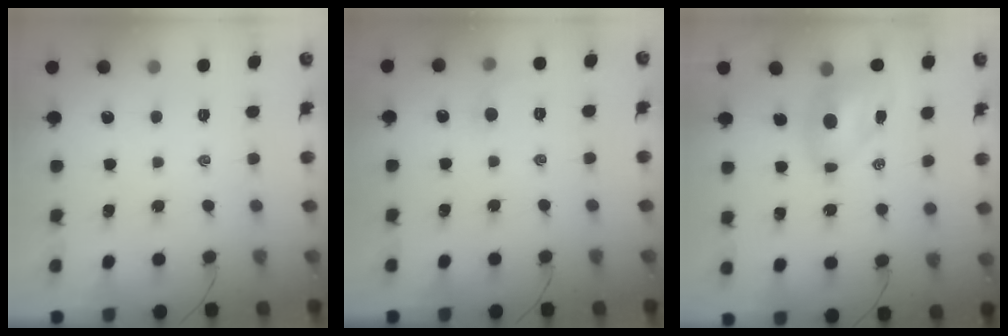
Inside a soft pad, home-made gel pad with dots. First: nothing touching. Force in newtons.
{"total": 4.1, "press": 3.9, "slide": 1.2}
{"total": 6.7, "press": 6.6, "slide": 1.3}